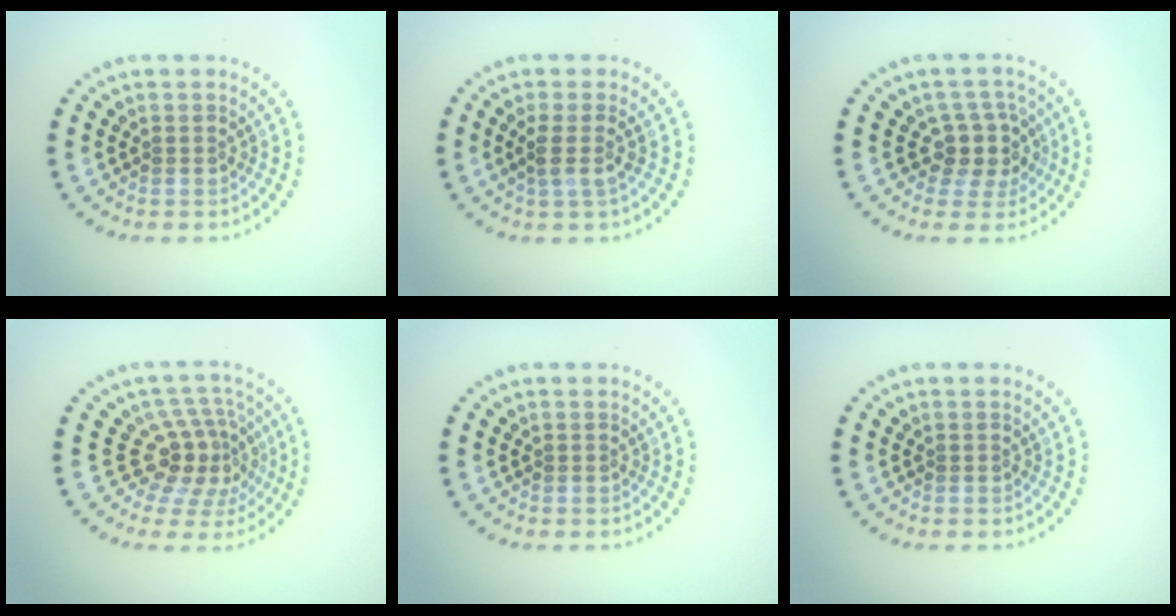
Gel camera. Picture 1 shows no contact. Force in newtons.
{"total": 1.8, "press": 1.4, "slide": 1.2}
{"total": 3.1, "press": 2.5, "slide": 2.0}
{"total": 4.2, "press": 3.1, "slide": 2.8}
{"total": 0.0}
{"total": 0.0}